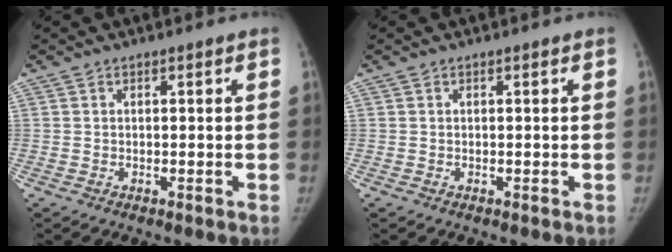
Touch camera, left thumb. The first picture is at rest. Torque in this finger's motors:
{"motor_torque": [0.38, 0.38, 0.16, 0.17, 0.01]}